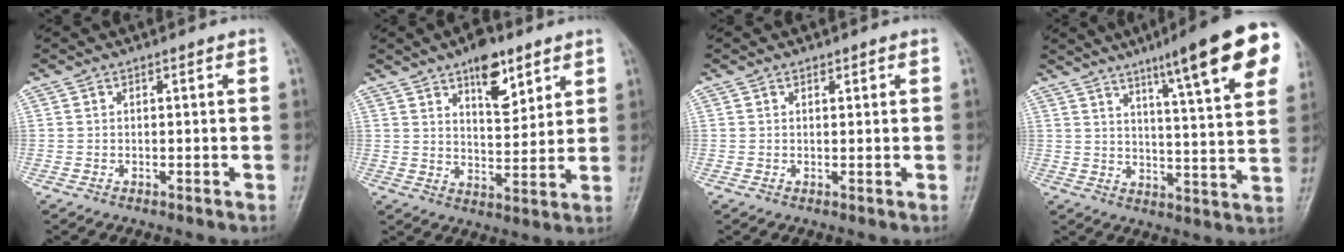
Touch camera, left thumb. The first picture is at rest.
{"total": 9.9, "force": [5.9, 4.6, 6.5], "torque": [-0.071, -0.035, 0.092]}
{"total": 0.9, "force": [0.6, 0.5, 0.4], "torque": [0.000, -0.003, 0.006]}
{"total": 19.1, "force": [10.2, 2.7, 16.0], "torque": [-0.197, -0.029, 0.141]}